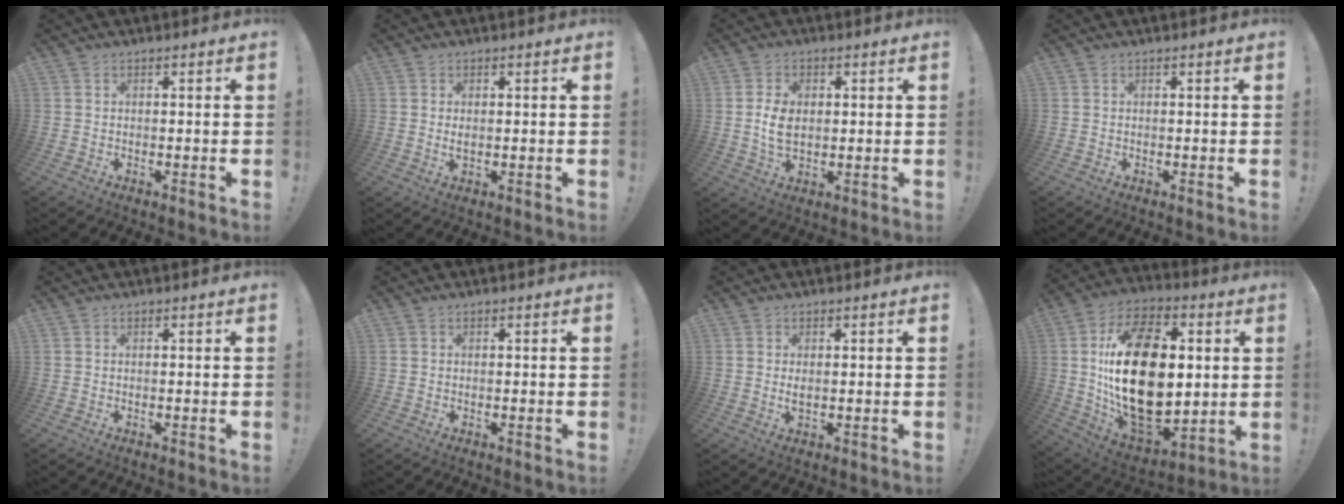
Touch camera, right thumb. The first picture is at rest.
{"total": 1.2, "force": [0.4, 0.5, 1.1], "torque": [-0.008, -0.005, 0.004]}
{"total": 6.8, "force": [0.3, 4.5, 5.0], "torque": [-0.089, -0.002, 0.002]}
{"total": 0.0}
{"total": 0.0}
{"total": 0.0}
{"total": 1.7, "force": [0.5, 0.8, 1.5], "torque": [-0.015, -0.005, 0.005]}
{"total": 30.2, "force": [2.4, 18.4, 23.8], "torque": [-0.452, -0.017, 0.052]}